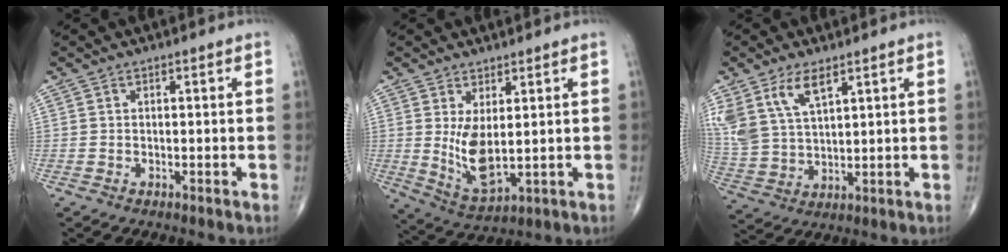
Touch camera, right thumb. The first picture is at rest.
{"total": 7.8, "force": [1.1, 3.2, 7.1], "torque": [-0.131, -0.027, 0.037]}
{"total": 11.3, "force": [6.4, 5.4, 7.6], "torque": [-0.154, -0.017, 0.139]}